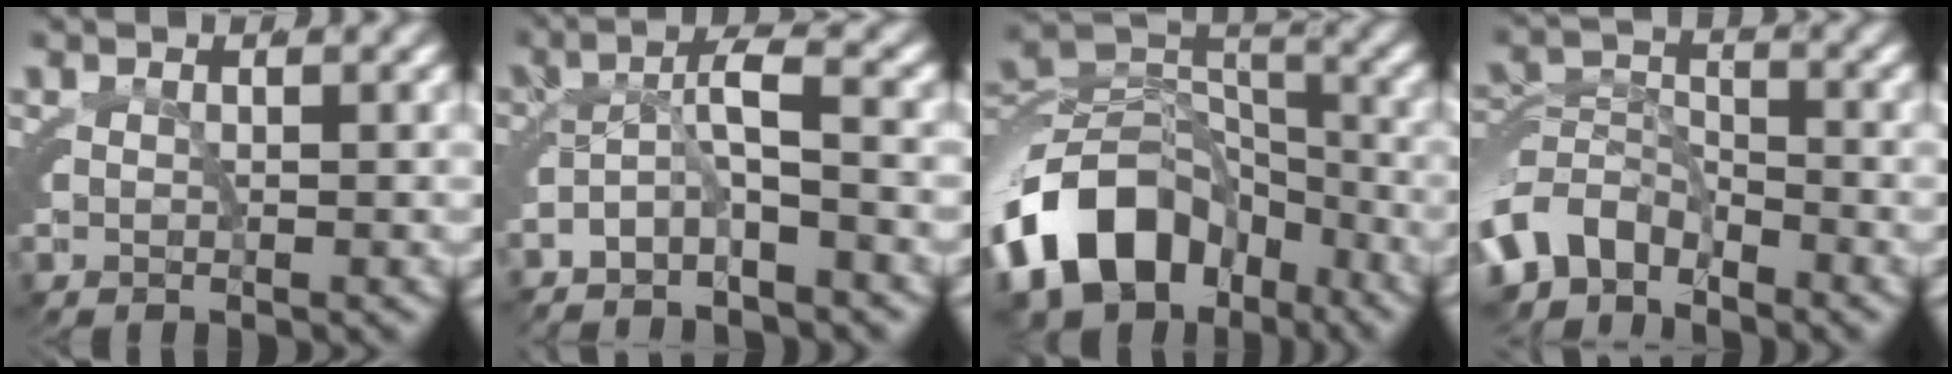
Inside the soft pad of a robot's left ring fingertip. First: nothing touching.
{"total": 3.5, "force": [-2.4, 1.1, 2.3], "torque": [-0.047, -0.002, -0.043]}
{"total": 11.5, "force": [-4.8, 7.8, 6.9], "torque": [-0.112, -0.029, -0.072]}
{"total": 5.9, "force": [-3.4, 4.1, 2.7], "torque": [-0.056, -0.030, -0.051]}